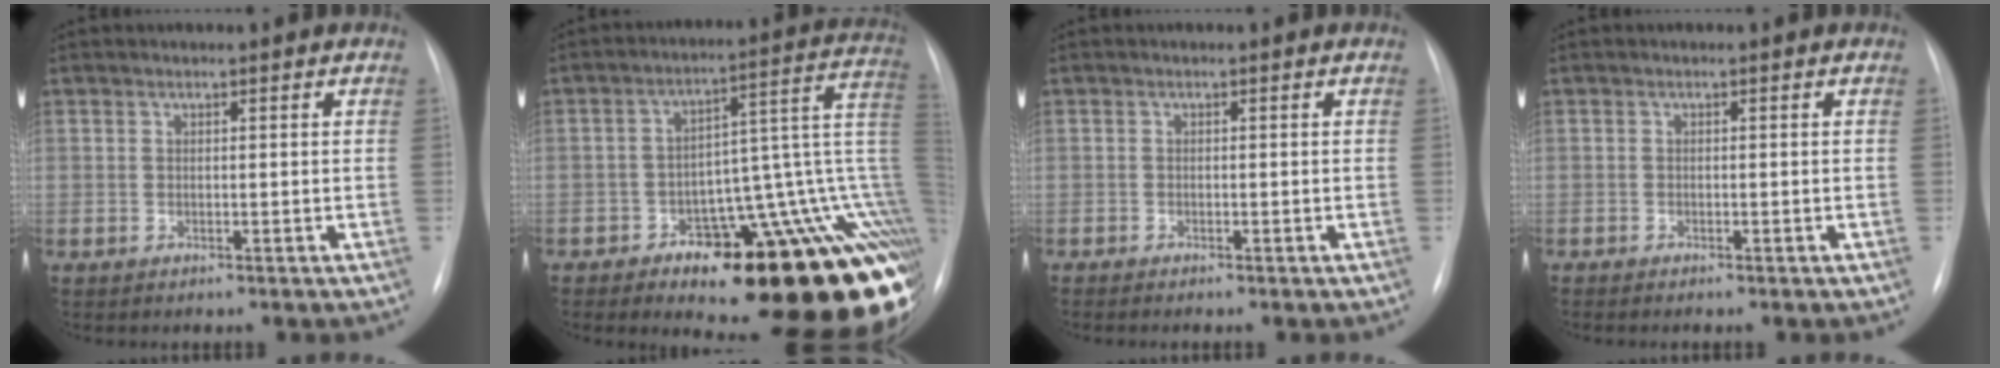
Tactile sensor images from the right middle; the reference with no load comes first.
{"total": 28.5, "force": [-12.5, 7.6, 24.5], "torque": [-0.174, 0.033, -0.152]}
{"total": 1.6, "force": [-1.3, 0.3, 0.9], "torque": [-0.016, -0.004, -0.012]}
{"total": 1.3, "force": [-1.0, 0.3, 0.8], "torque": [-0.014, -0.004, -0.009]}